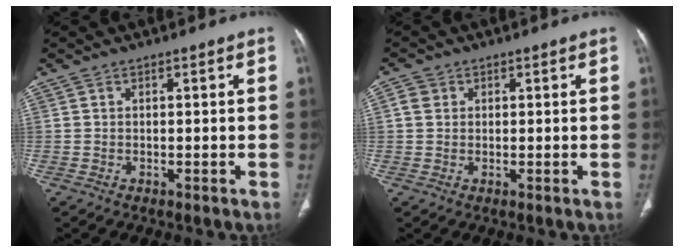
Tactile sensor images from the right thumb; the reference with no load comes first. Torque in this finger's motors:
{"motor_torque": [-0.07, -0.05, 0.21, -0.39, -0.02]}